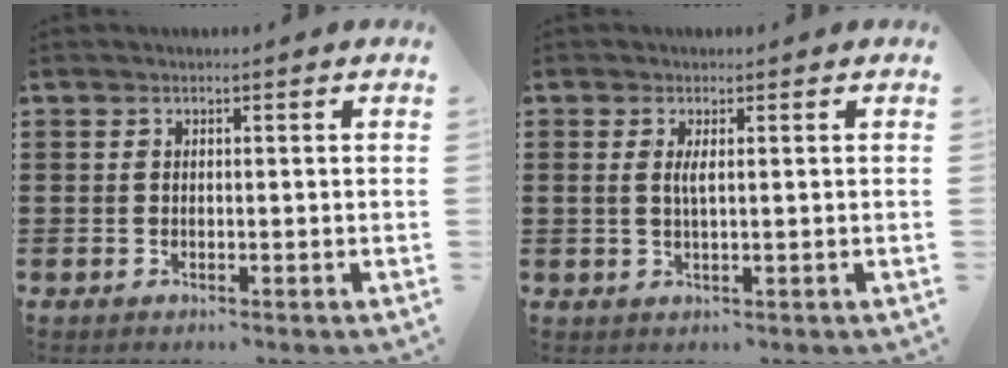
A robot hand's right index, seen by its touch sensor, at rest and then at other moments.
{"total": 1.8, "force": [0.4, 0.2, 1.8], "torque": [-0.037, 0.000, 0.005]}